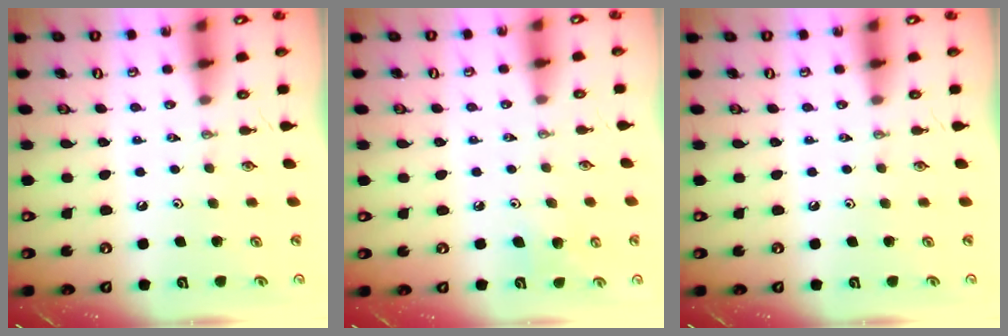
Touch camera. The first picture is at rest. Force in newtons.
{"total": 6.8, "press": 6.6, "slide": 1.5}
{"total": 0.0}